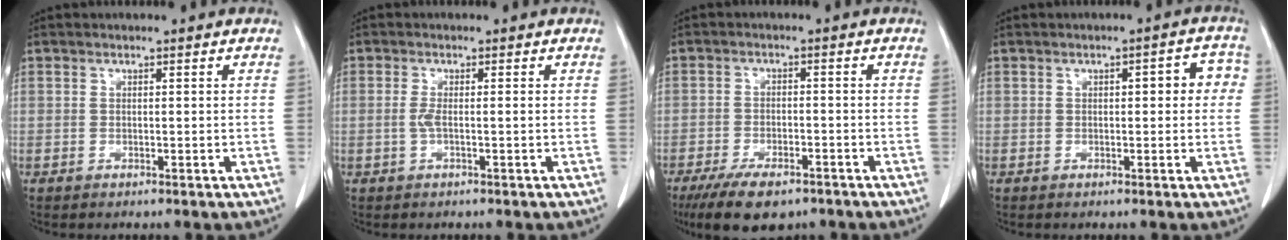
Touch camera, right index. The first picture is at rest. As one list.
[{"total": 1.6, "force": [-0.3, 0.1, 1.5], "torque": [-0.032, 0.002, -0.006]}, {"total": 9.0, "force": [-6.6, 3.6, 5.1], "torque": [-0.084, -0.008, -0.106]}, {"total": 4.2, "force": [0.6, 1.7, 3.8], "torque": [-0.036, 0.024, 0.002]}]